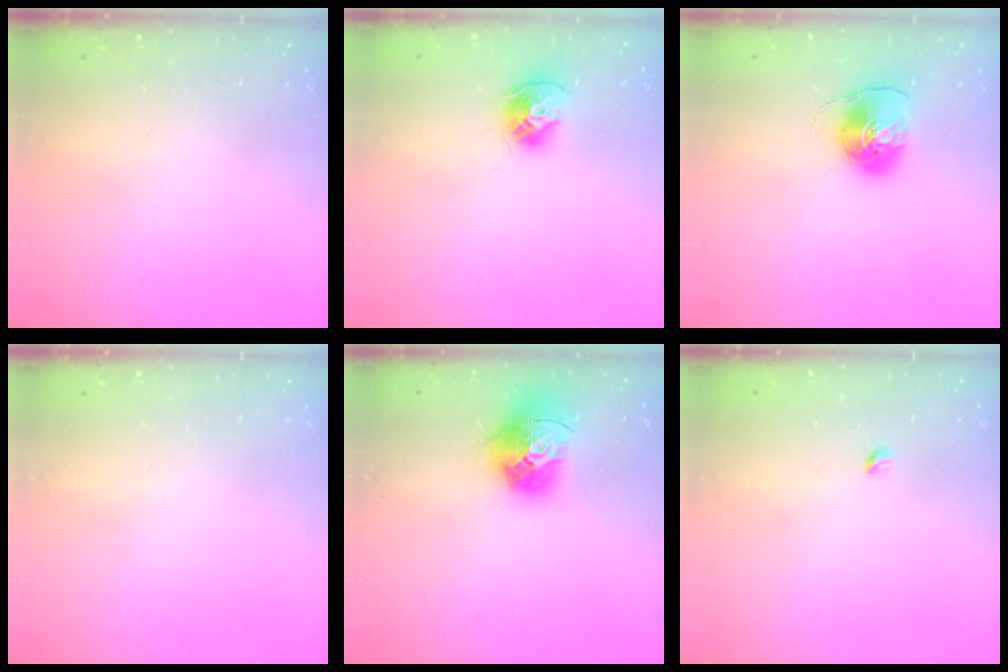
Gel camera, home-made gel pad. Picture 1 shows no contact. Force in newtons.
{"total": 9.5, "press": 9.4, "slide": 0.9}
{"total": 8.3, "press": 8.3, "slide": 0.4}
{"total": 0.0}
{"total": 15.7, "press": 15.6, "slide": 1.7}
{"total": 2.7, "press": 2.6, "slide": 0.6}